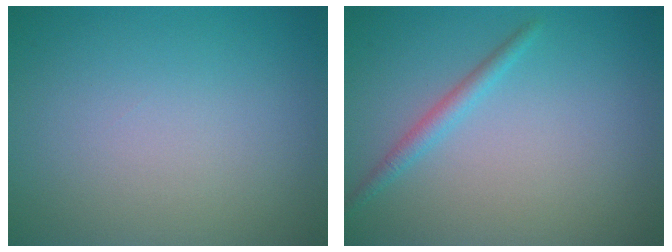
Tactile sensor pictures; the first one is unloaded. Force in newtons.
{"total": 1.6, "press": 1.6, "slide": 0.1}